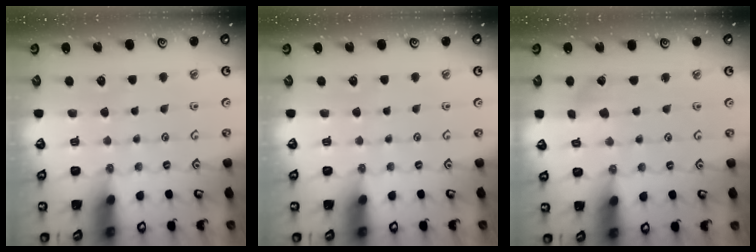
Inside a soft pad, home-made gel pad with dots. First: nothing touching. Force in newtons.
{"total": 0.0}
{"total": 1.9, "press": 1.9, "slide": 0.2}